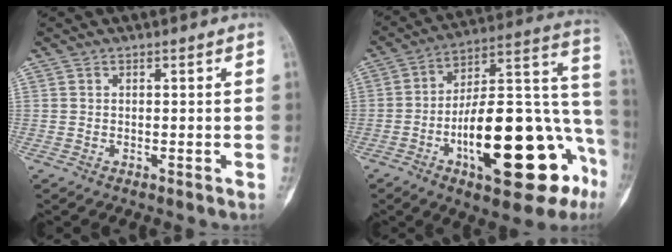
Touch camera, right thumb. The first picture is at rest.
{"total": 28.5, "force": [-10.3, 10.7, 24.3], "torque": [-0.302, 0.063, -0.145]}